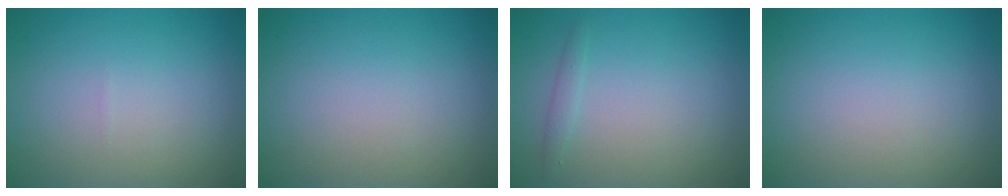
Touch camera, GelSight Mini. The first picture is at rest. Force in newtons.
{"total": 0.0}
{"total": 0.8, "press": 0.8, "slide": 0.0}
{"total": 0.0}